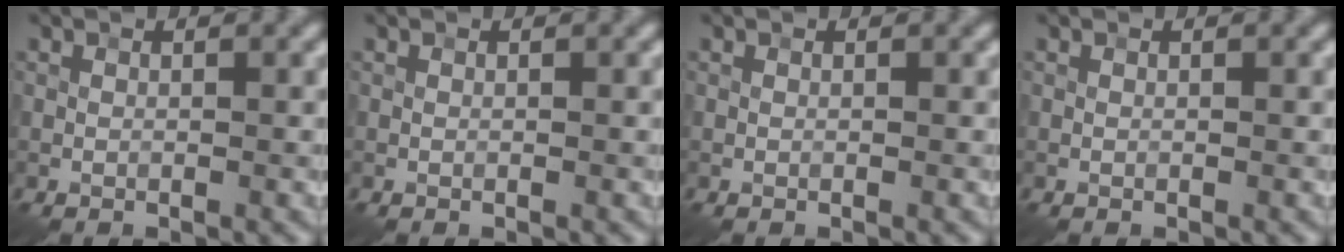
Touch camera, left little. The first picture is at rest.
{"total": 0.0}
{"total": 0.0}
{"total": 0.0}